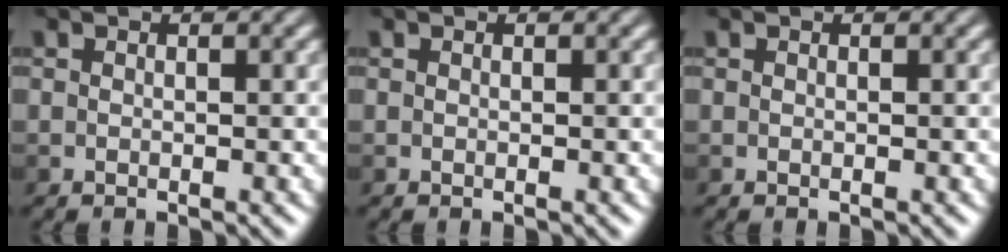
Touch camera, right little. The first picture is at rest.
{"total": 0.0}
{"total": 0.0}